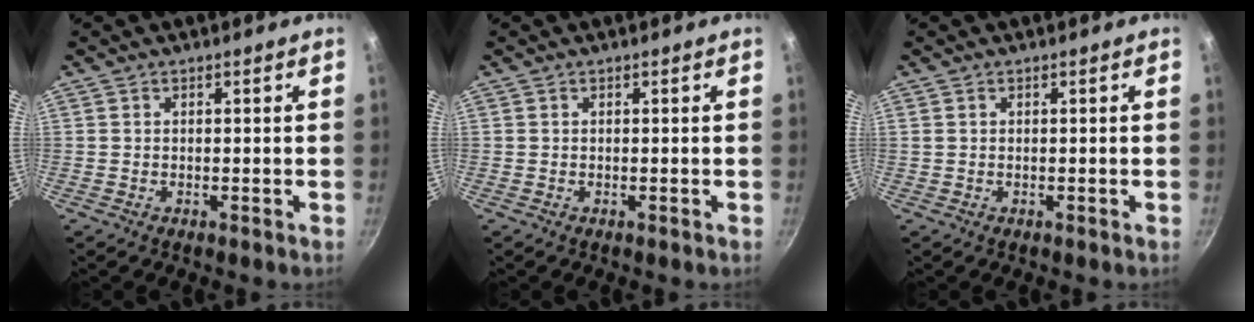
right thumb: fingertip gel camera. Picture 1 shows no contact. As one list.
[{"total": 0.0}, {"total": 0.0}]